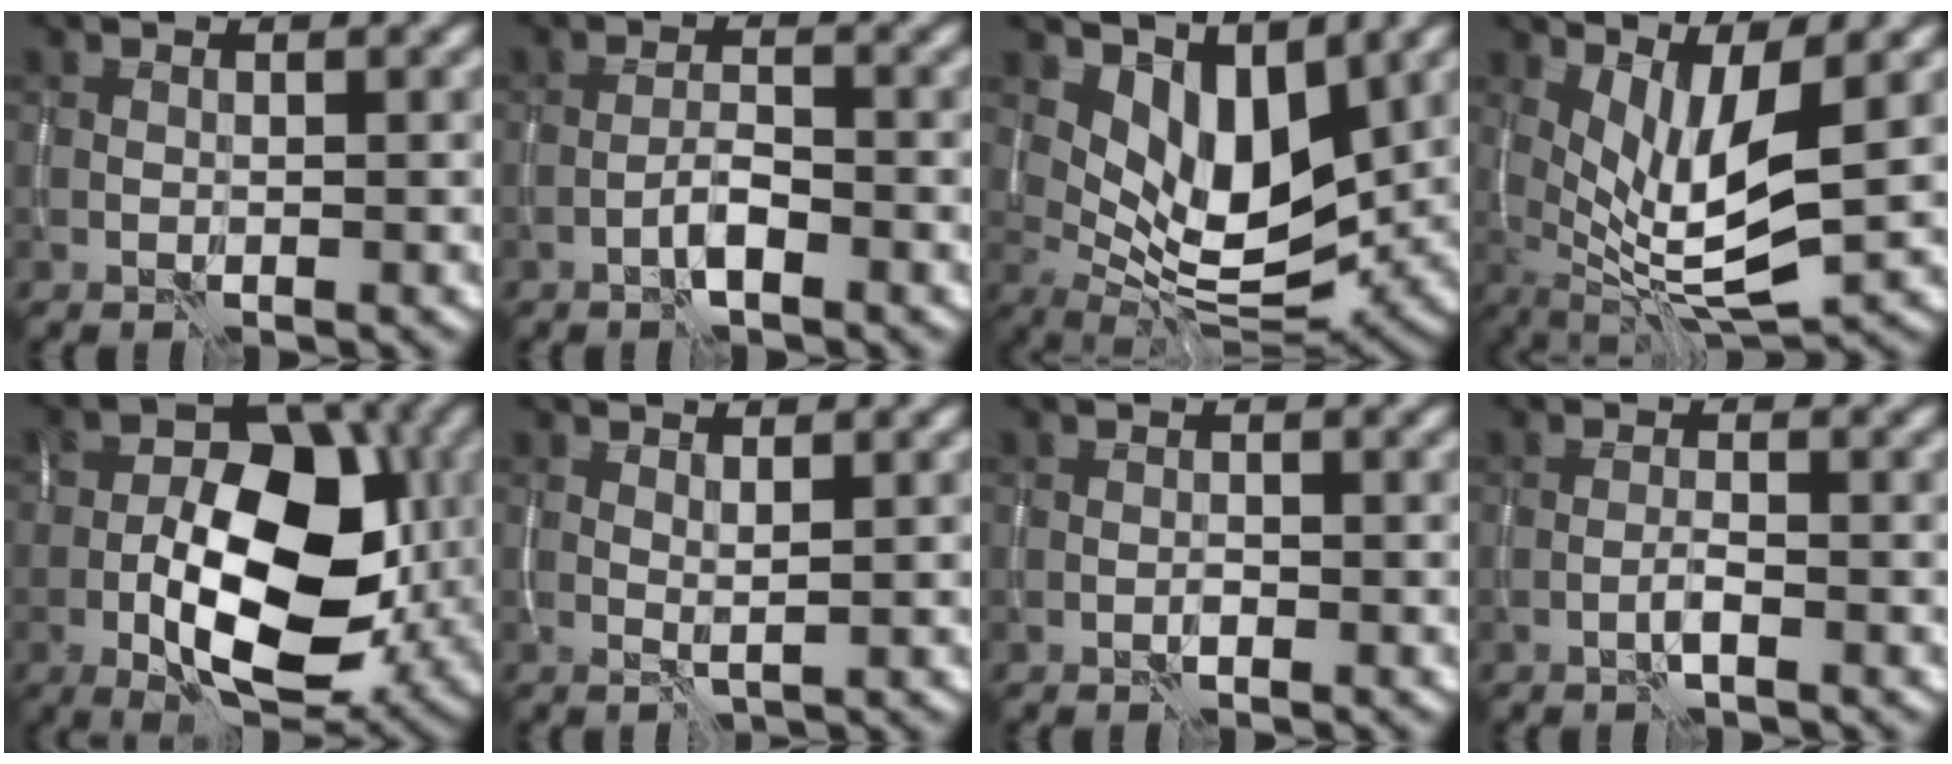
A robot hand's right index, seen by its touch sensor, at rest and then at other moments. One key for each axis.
{"total": 1.9, "fx": -1.2, "fy": 0.3, "fz": 1.4, "tx": -0.028, "ty": 0.009, "tz": -0.025}
{"total": 6.3, "fx": 2.8, "fy": 3.0, "fz": 4.8, "tx": -0.086, "ty": -0.019, "tz": 0.052}
{"total": 6.8, "fx": 1.4, "fy": 1.9, "fz": 6.4, "tx": -0.120, "ty": -0.011, "tz": 0.027}
{"total": 12.1, "fx": -2.2, "fy": 6.7, "fz": 9.9, "tx": -0.162, "ty": 0.000, "tz": -0.048}
{"total": 1.1, "fx": 0.9, "fy": -0.1, "fz": 0.6, "tx": -0.015, "ty": -0.002, "tz": 0.015}
{"total": 0.6, "fx": -0.3, "fy": 0.2, "fz": 0.4, "tx": -0.007, "ty": 0.003, "tz": -0.008}
{"total": 1.2, "fx": -0.7, "fy": -0.1, "fz": 1.0, "tx": -0.021, "ty": 0.007, "tz": -0.016}